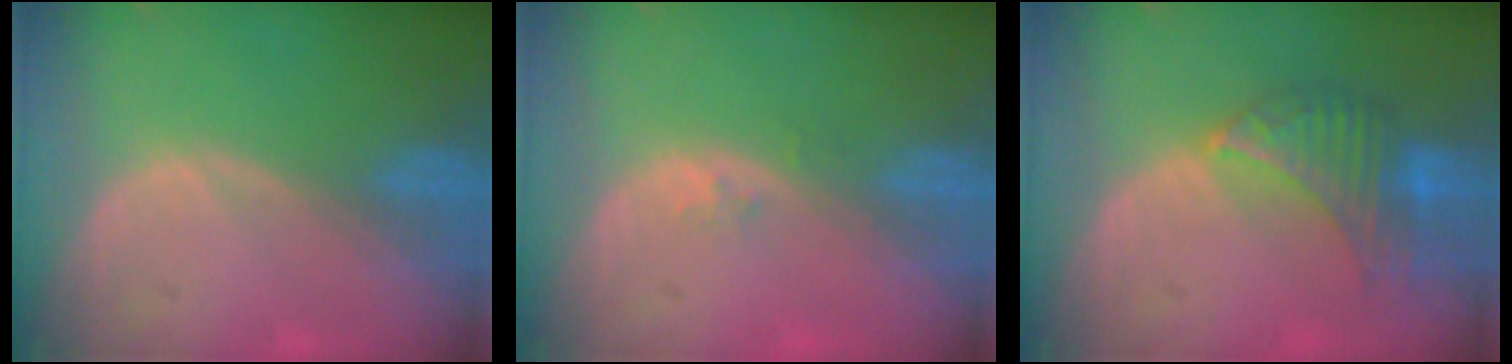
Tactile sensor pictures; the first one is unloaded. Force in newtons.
{"total": 1.1, "press": 0.8, "slide": 0.7}
{"total": 7.4, "press": 6.9, "slide": 2.5}